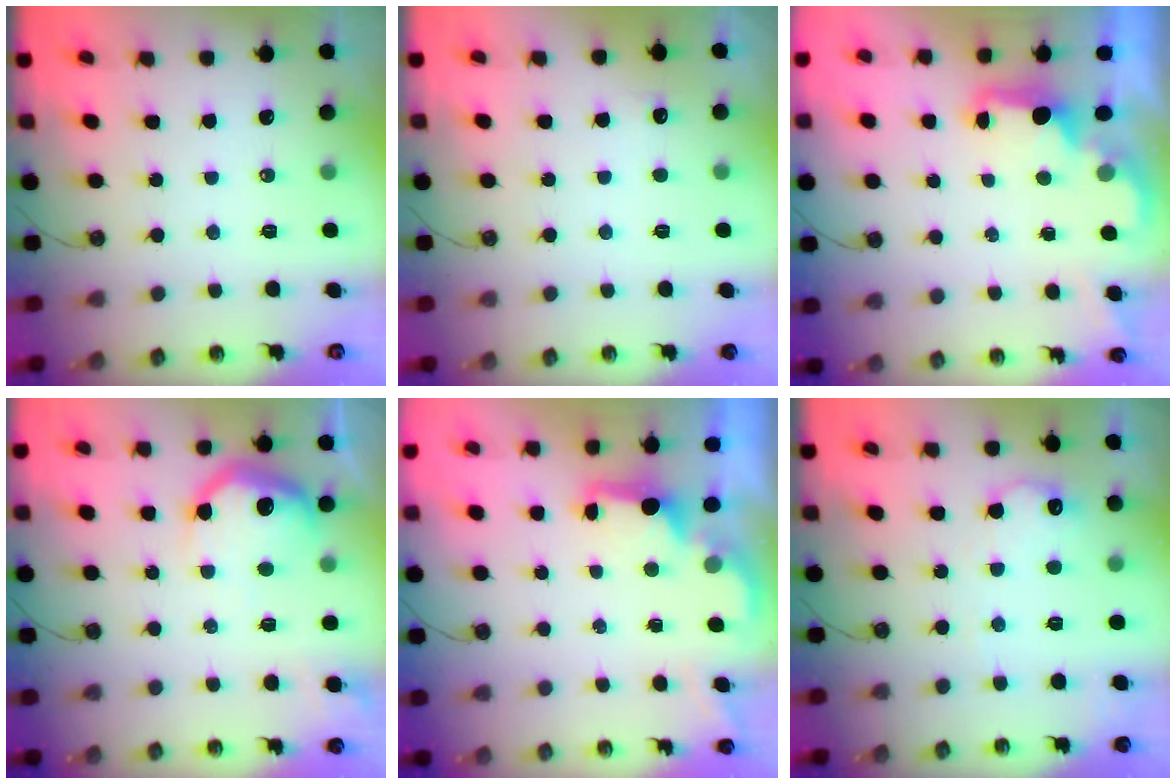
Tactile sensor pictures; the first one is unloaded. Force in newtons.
{"total": 4.3, "press": 4.1, "slide": 1.2}
{"total": 2.2, "press": 2.0, "slide": 0.8}
{"total": 13.9, "press": 13.9, "slide": 0.8}
{"total": 2.1, "press": 1.9, "slide": 0.8}
{"total": 8.2, "press": 8.2, "slide": 0.6}